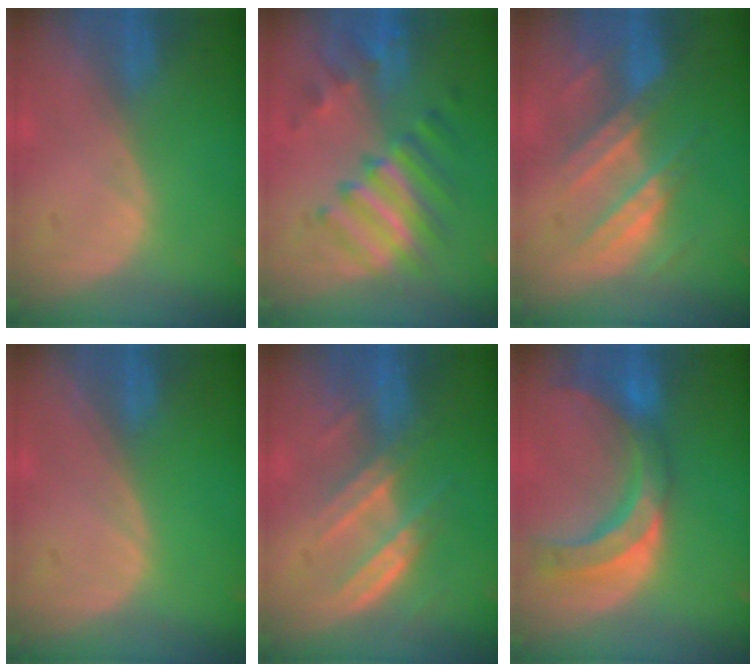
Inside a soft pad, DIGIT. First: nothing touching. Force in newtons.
{"total": 9.1, "press": 8.5, "slide": 3.1}
{"total": 8.9, "press": 7.8, "slide": 4.2}
{"total": 0.0}
{"total": 7.2, "press": 6.7, "slide": 2.7}
{"total": 10.6, "press": 9.3, "slide": 4.9}